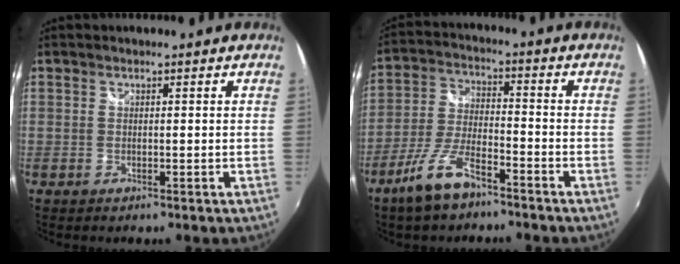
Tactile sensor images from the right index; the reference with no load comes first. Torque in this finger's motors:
{"motor_torque": [0.91, -0.60, 0.38, 0.05]}